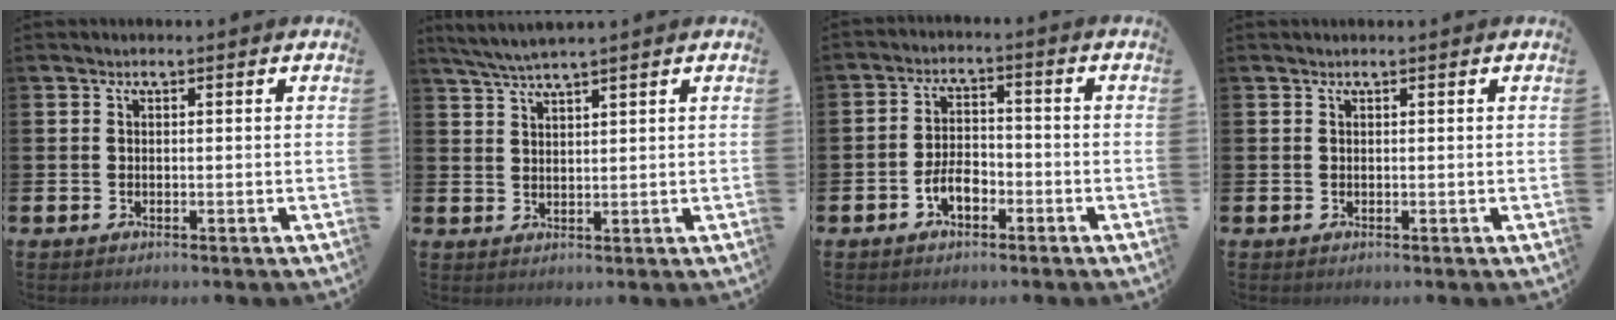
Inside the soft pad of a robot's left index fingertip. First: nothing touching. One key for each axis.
{"total": 3.6, "fx": 3.4, "fy": -0.3, "fz": 1.1, "tx": -0.030, "ty": -0.010, "tz": 0.063}
{"total": 3.8, "fx": -2.0, "fy": 2.0, "fz": 2.6, "tx": -0.036, "ty": 0.006, "tz": -0.041}
{"total": 0.0}